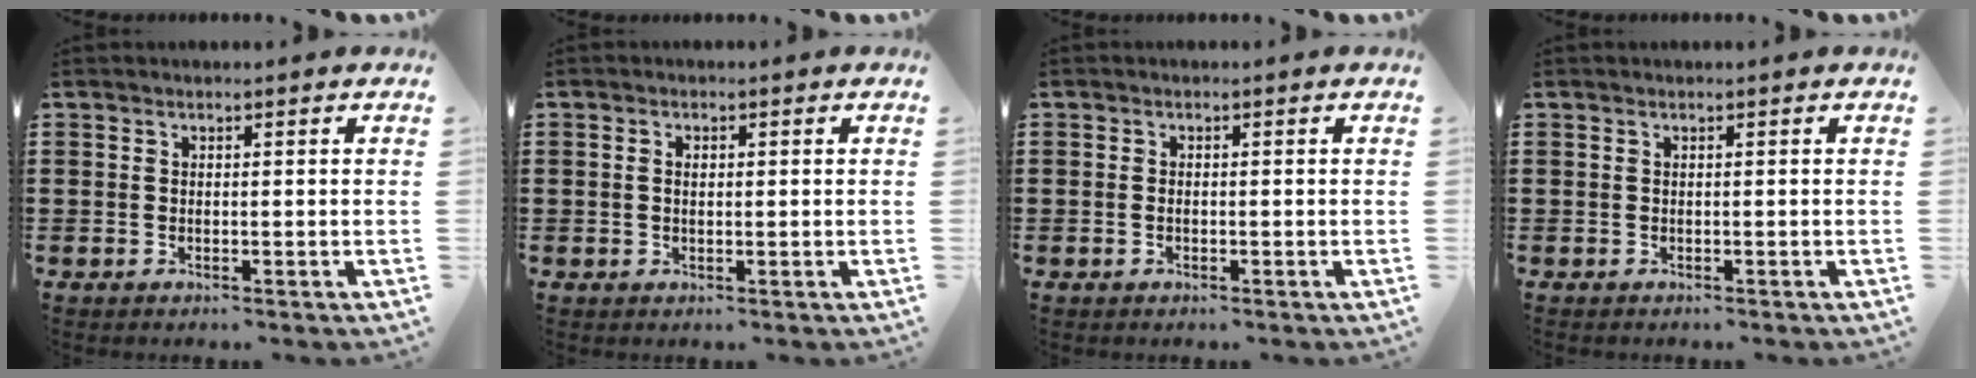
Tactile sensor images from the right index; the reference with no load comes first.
{"total": 1.1, "force": [0.1, 0.6, 0.9], "torque": [-0.020, 0.003, 0.001]}
{"total": 0.8, "force": [-0.2, 0.3, 0.7], "torque": [-0.016, -0.003, -0.003]}
{"total": 0.0}